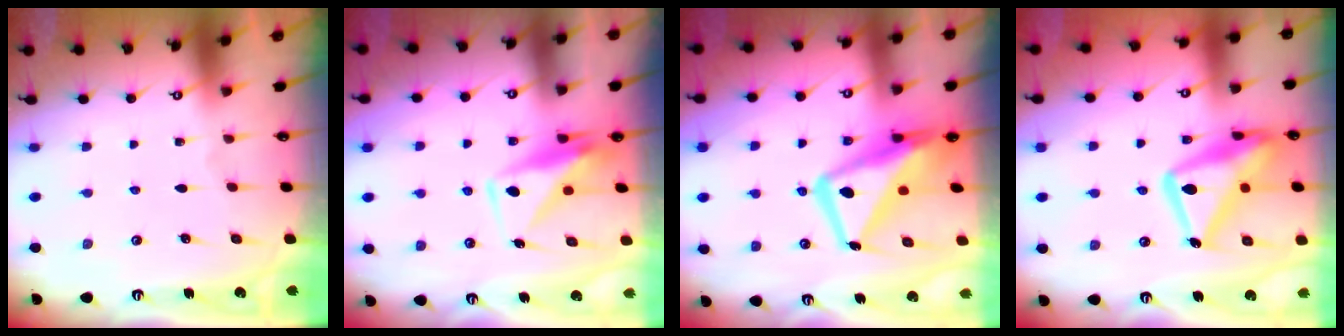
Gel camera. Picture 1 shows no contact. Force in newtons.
{"total": 9.3, "press": 9.2, "slide": 0.8}
{"total": 16.9, "press": 16.8, "slide": 1.9}
{"total": 19.7, "press": 19.7, "slide": 1.8}